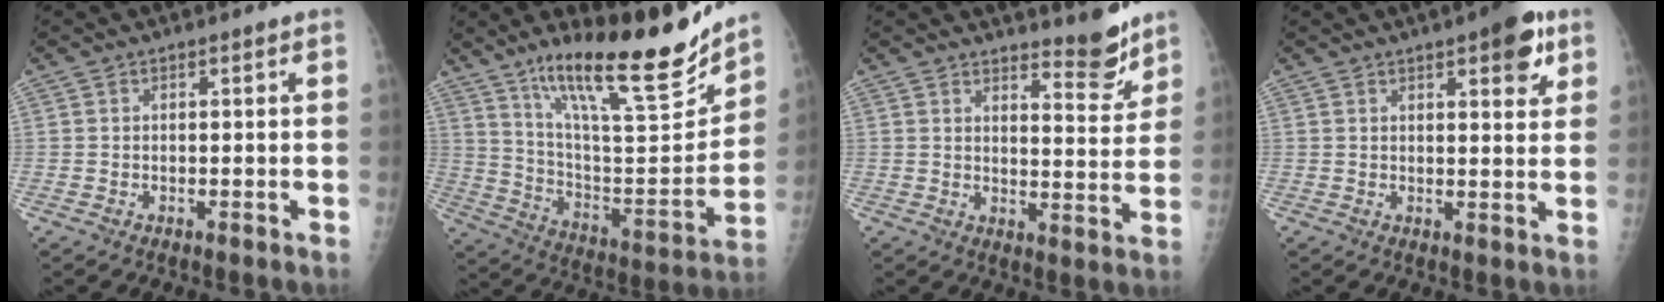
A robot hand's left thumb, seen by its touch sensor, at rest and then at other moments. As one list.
[{"total": 23.6, "force": [17.6, 4.9, 15.0], "torque": [-0.212, -0.097, 0.297]}, {"total": 6.6, "force": [5.9, 1.2, 2.7], "torque": [-0.020, -0.059, 0.088]}, {"total": 10.9, "force": [5.8, 3.7, 8.5], "torque": [-0.083, -0.021, 0.070]}]